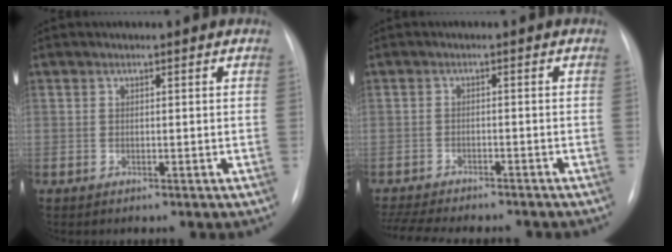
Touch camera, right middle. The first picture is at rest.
{"total": 13.6, "force": [-12.0, 3.2, 5.6], "torque": [-0.114, -0.009, -0.163]}